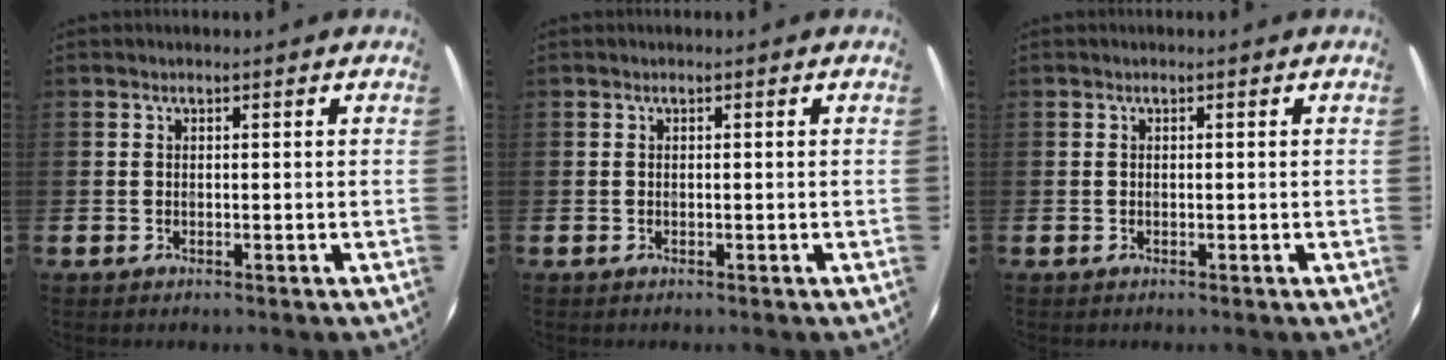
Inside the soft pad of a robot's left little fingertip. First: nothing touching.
{"total": 0.0}
{"total": 0.0}